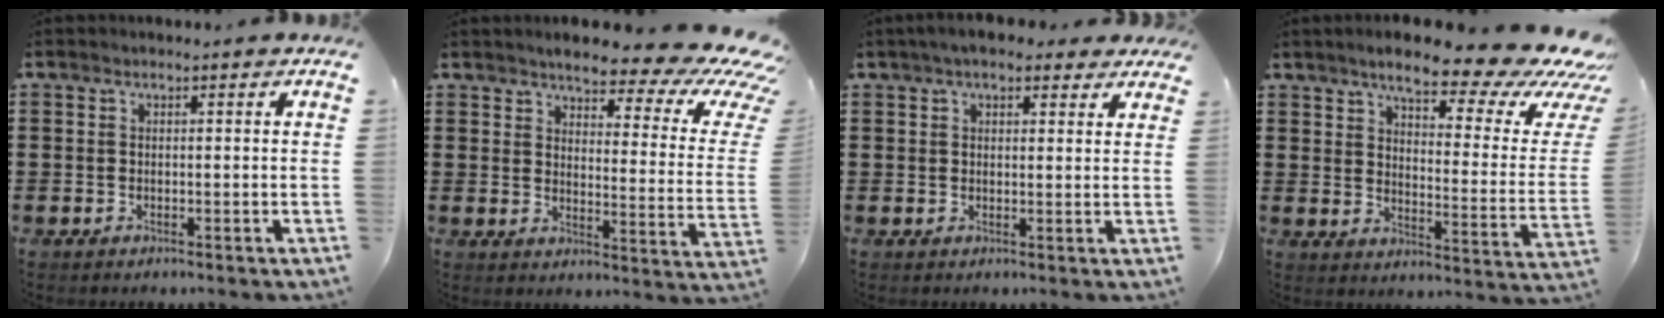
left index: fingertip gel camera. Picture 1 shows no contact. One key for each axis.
{"total": 7.1, "fx": 5.7, "fy": 1.1, "fz": 4.2, "tx": -0.082, "ty": -0.047, "tz": 0.092}
{"total": 4.7, "fx": 3.7, "fy": 1.6, "fz": 2.4, "tx": -0.058, "ty": 0.005, "tz": 0.069}
{"total": 12.9, "fx": 10.0, "fy": 2.2, "fz": 7.9, "tx": -0.134, "ty": -0.071, "tz": 0.160}